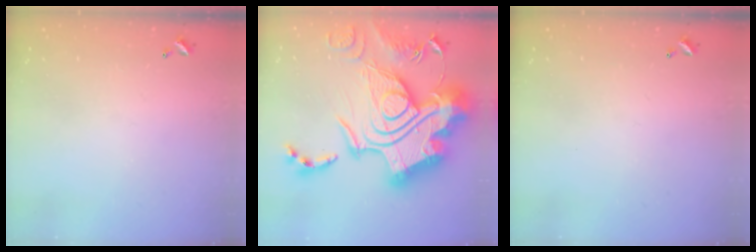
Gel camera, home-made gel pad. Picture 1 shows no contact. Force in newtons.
{"total": 0.7, "press": 0.7, "slide": 0.1}
{"total": 0.0}